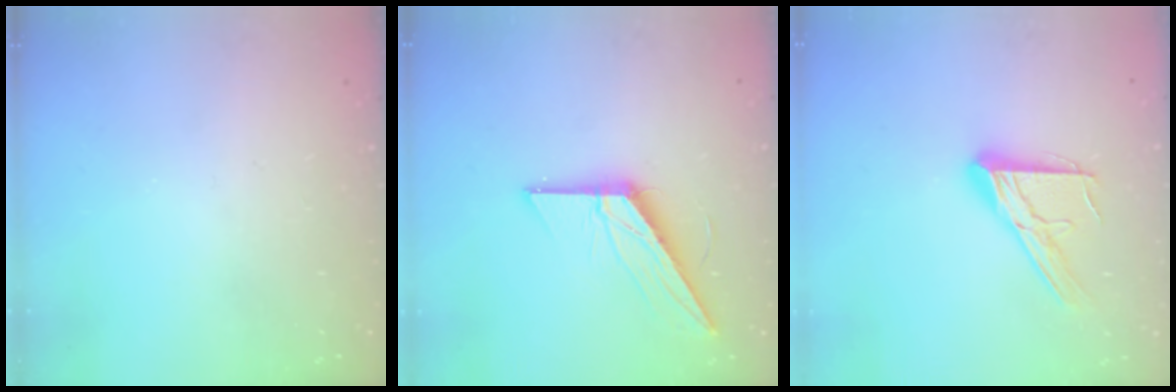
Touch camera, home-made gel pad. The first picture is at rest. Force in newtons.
{"total": 13.8, "press": 13.8, "slide": 0.4}
{"total": 13.9, "press": 13.8, "slide": 1.3}